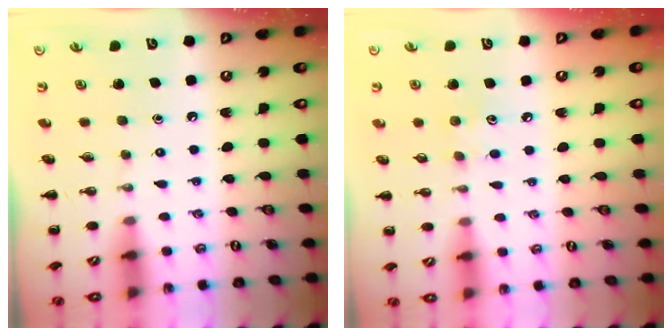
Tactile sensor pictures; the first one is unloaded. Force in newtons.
{"total": 4.7, "press": 4.5, "slide": 1.1}